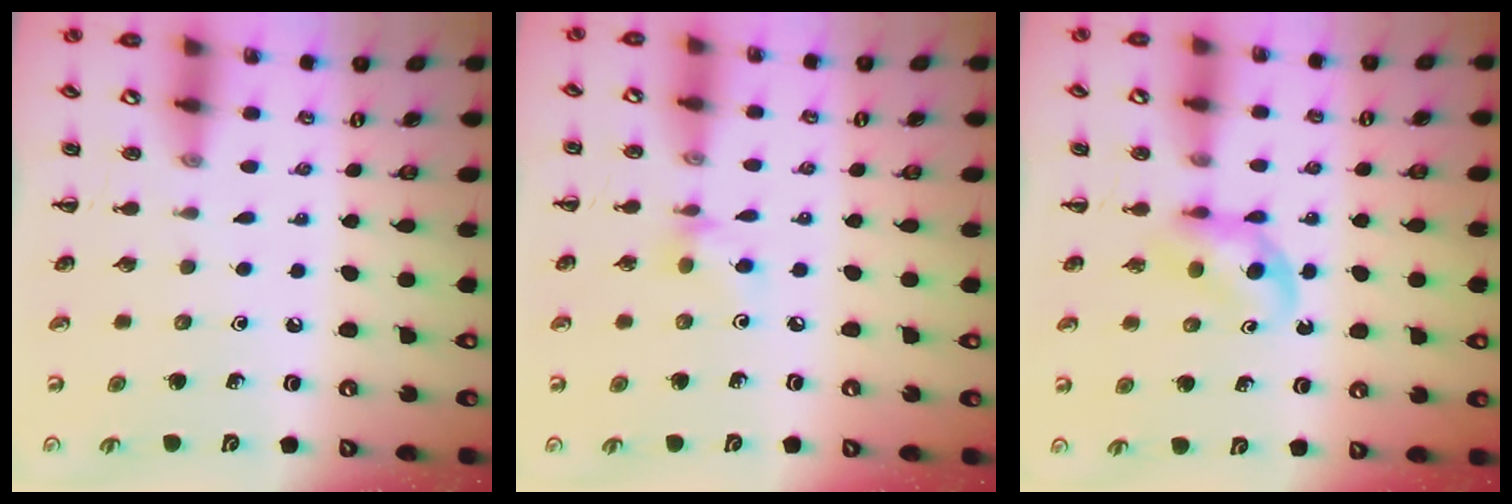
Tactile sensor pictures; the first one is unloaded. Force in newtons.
{"total": 5.6, "press": 5.5, "slide": 1.2}
{"total": 3.7, "press": 3.4, "slide": 1.5}